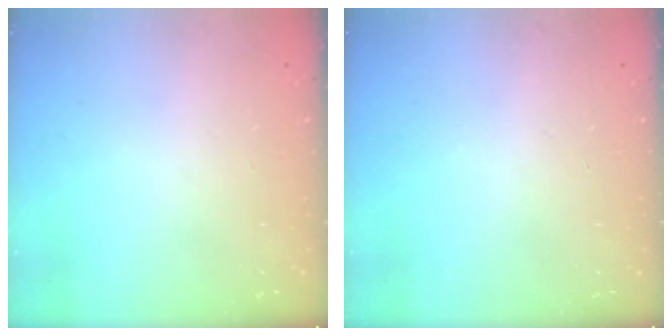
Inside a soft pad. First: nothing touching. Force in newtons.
{"total": 0.5, "press": 0.5, "slide": 0.2}